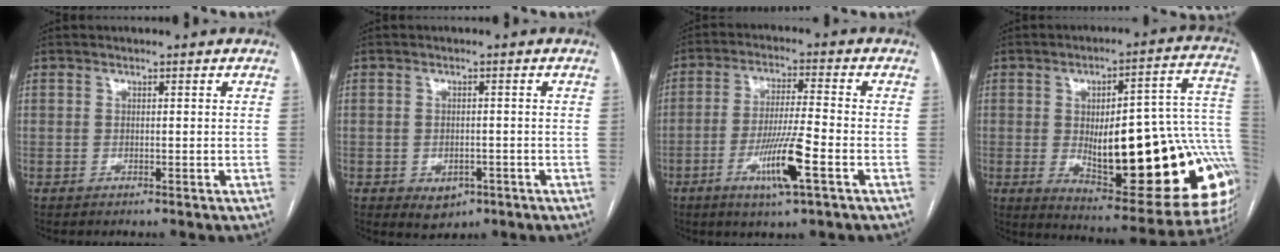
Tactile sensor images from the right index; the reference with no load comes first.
{"total": 3.5, "force": [-1.5, 2.6, 1.7], "torque": [-0.018, 0.000, -0.008]}
{"total": 9.6, "force": [-4.0, 0.1, 8.8], "torque": [-0.166, -0.013, -0.072]}
{"total": 29.7, "force": [-4.0, 8.4, 28.2], "torque": [-0.286, 0.020, -0.038]}